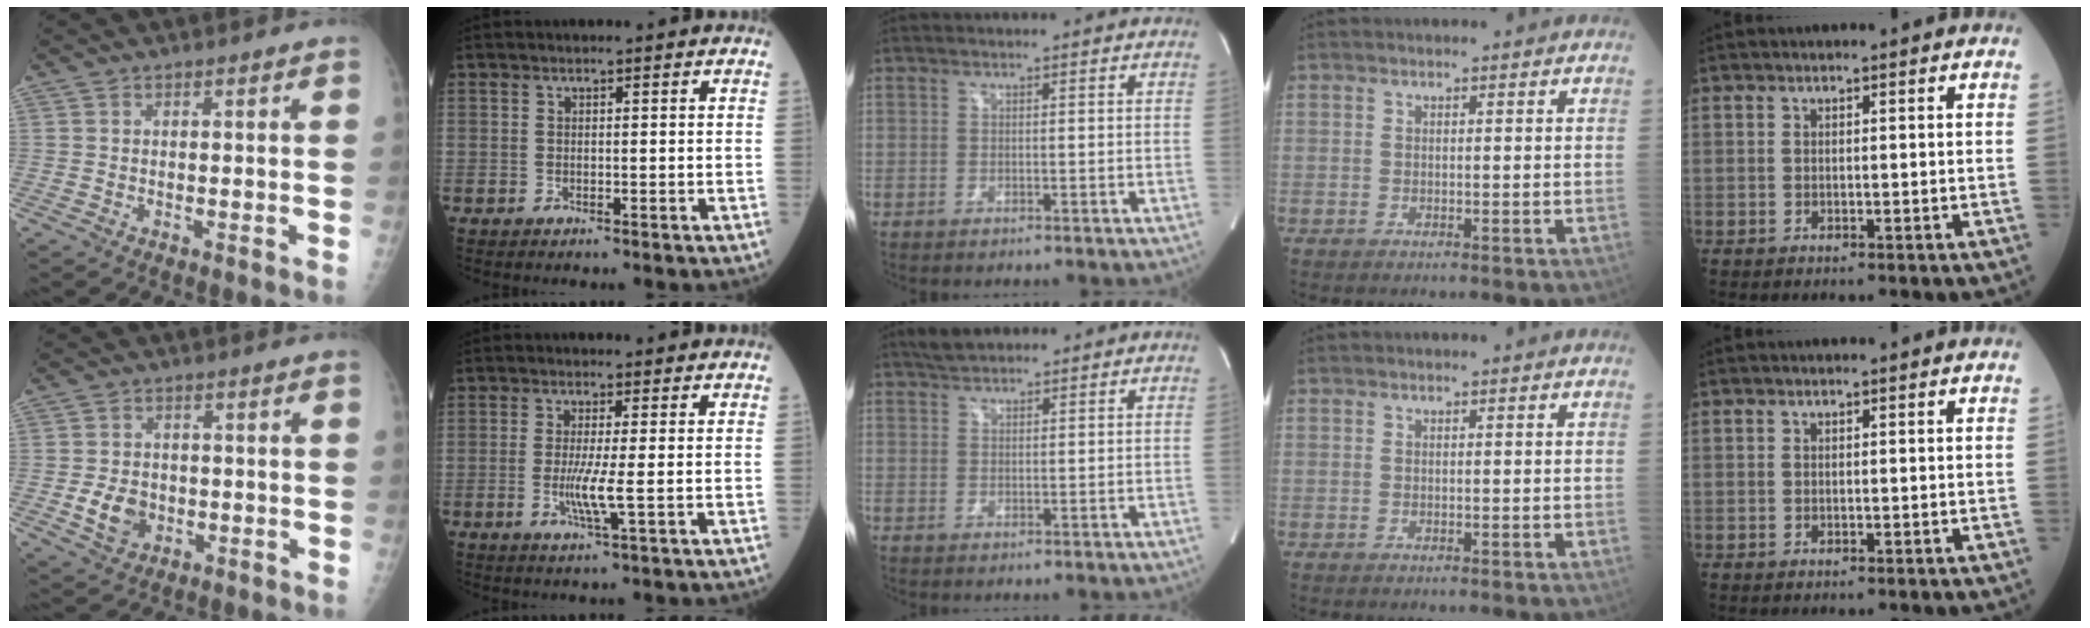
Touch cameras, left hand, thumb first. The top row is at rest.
{"thumb": {"total": 6.2, "force": [-1.5, 4.9, 3.5], "torque": [-0.046, 0.005, -0.020]}, "index": {"total": 3.9, "force": [-0.6, -0.5, 3.8], "torque": [-0.087, -0.011, -0.012]}, "middle": {"total": 2.9, "force": [2.6, 1.0, 0.9], "torque": [-0.023, 0.012, 0.045]}}